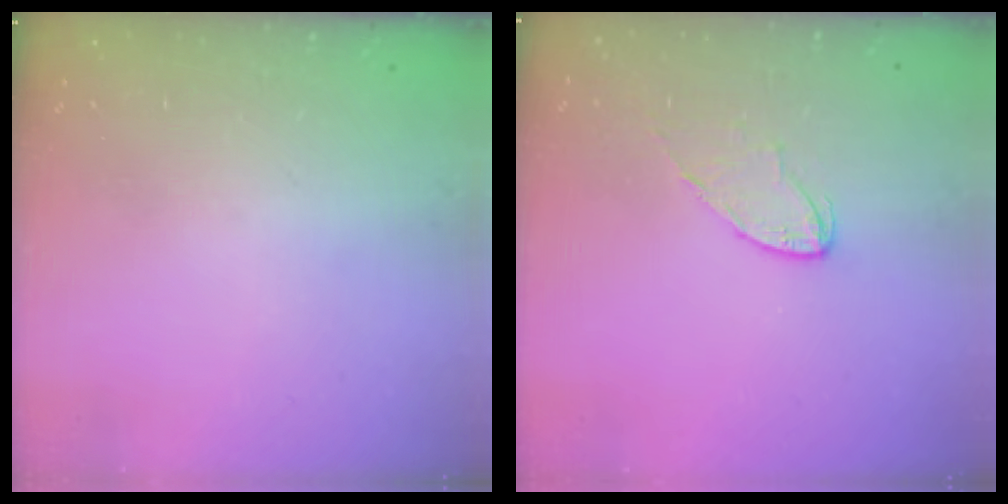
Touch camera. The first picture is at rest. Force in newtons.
{"total": 6.5, "press": 6.4, "slide": 0.6}